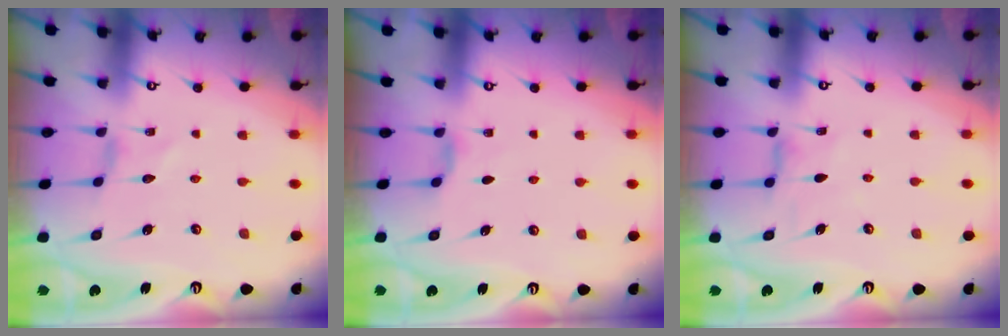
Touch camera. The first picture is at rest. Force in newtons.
{"total": 1.9, "press": 1.9, "slide": 0.4}
{"total": 1.7, "press": 1.7, "slide": 0.4}